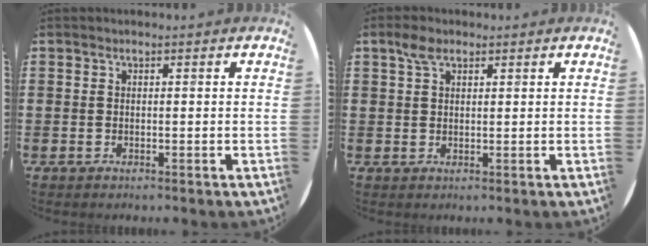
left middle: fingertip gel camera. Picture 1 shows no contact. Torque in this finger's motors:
{"motor_torque": [0.68, -0.60, 0.10, 0.05]}